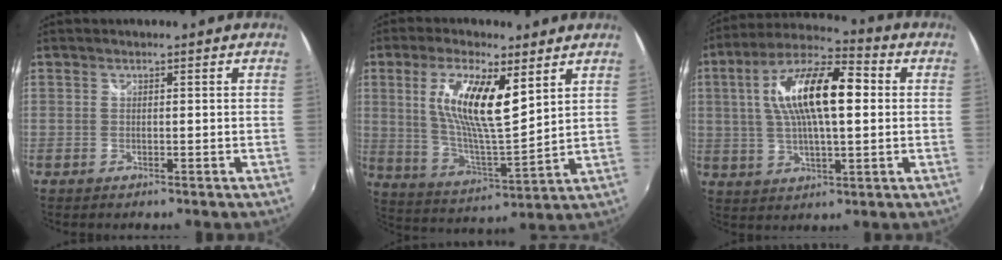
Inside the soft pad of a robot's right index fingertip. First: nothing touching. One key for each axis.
{"total": 16.1, "fx": 5.5, "fy": 4.4, "fz": 14.5, "tx": -0.269, "ty": 0.006, "tz": 0.101}
{"total": 16.8, "fx": 2.8, "fy": 5.8, "fz": 15.5, "tx": -0.284, "ty": 0.022, "tz": 0.040}